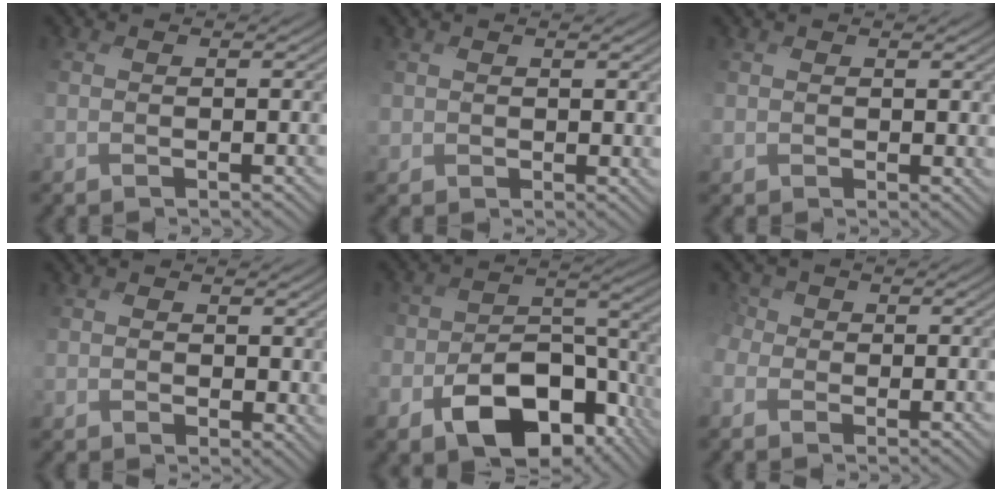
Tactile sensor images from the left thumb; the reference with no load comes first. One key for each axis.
{"total": 1.2, "fx": 0.9, "fy": 0.6, "fz": -0.5, "tx": 0.000, "ty": 0.001, "tz": 0.009}
{"total": 1.0, "fx": 0.8, "fy": 0.3, "fz": -0.5, "tx": 0.001, "ty": 0.000, "tz": 0.012}
{"total": 1.8, "fx": 1.3, "fy": 1.2, "fz": 0.4, "tx": -0.026, "ty": -0.004, "tz": 0.020}
{"total": 11.7, "fx": -6.2, "fy": 6.9, "fz": 7.0, "tx": -0.123, "ty": -0.024, "tz": -0.103}
{"total": 4.1, "fx": -0.6, "fy": 3.8, "fz": 1.3, "tx": -0.057, "ty": 0.011, "tz": -0.036}